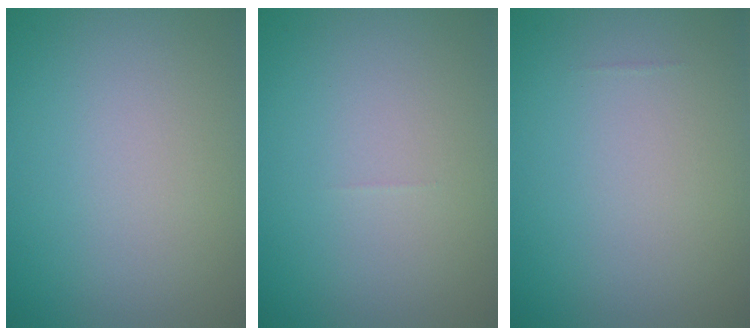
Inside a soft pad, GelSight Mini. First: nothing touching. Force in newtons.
{"total": 0.0}
{"total": 0.0}